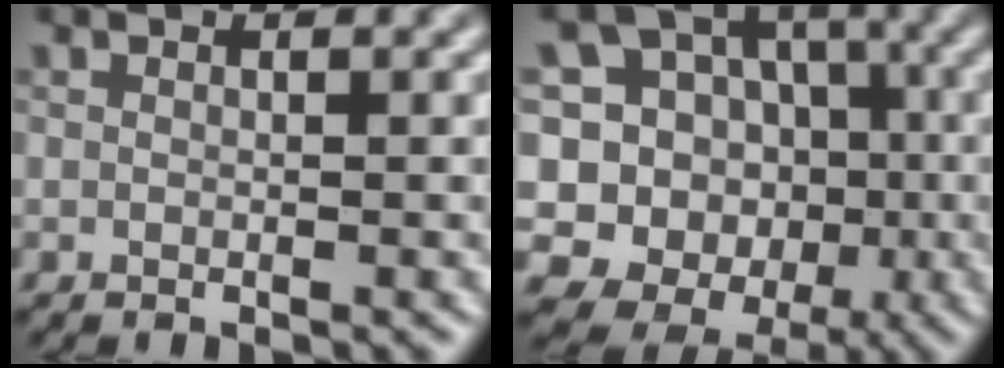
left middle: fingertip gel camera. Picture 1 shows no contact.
{"total": 11.2, "force": [-0.7, 10.5, 3.8], "torque": [-0.095, 0.031, -0.013]}